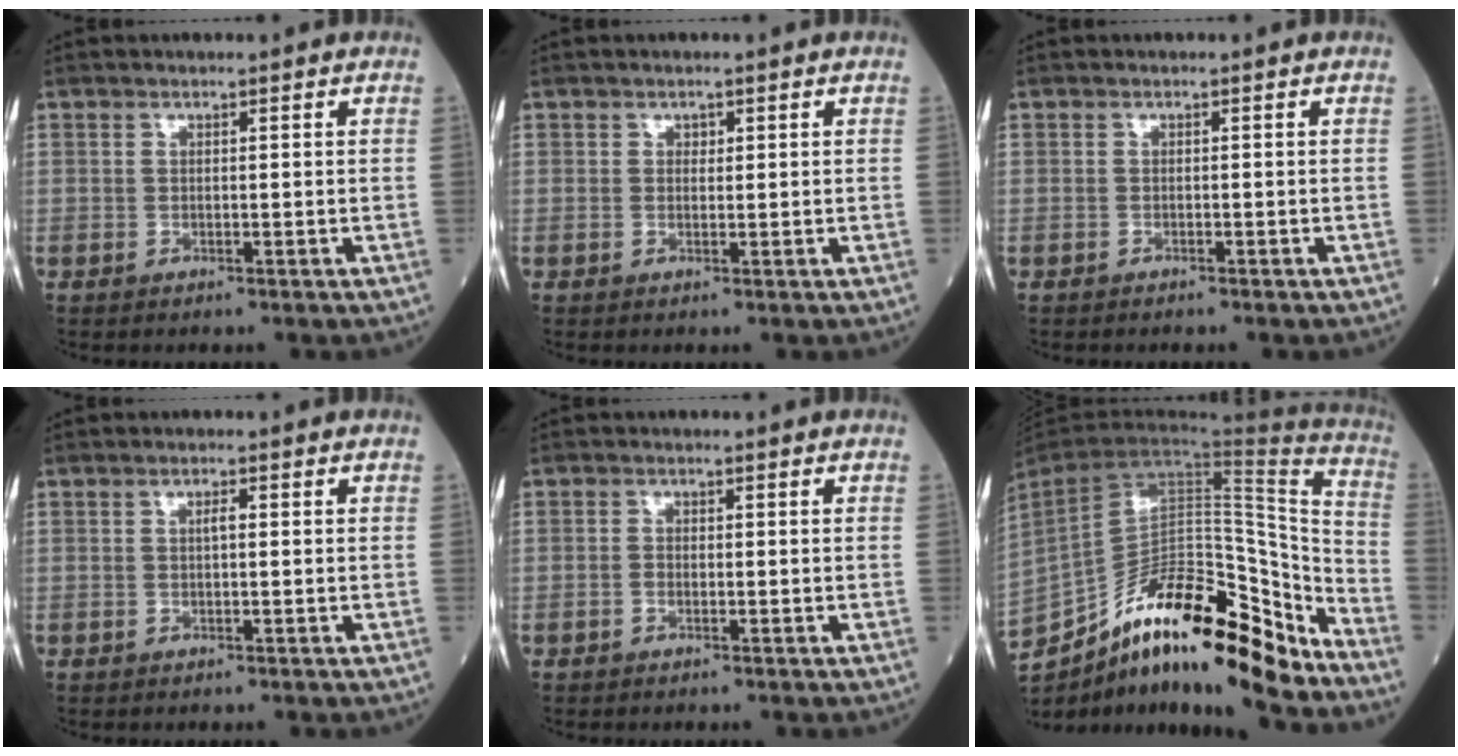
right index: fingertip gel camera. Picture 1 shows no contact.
{"total": 0.7, "force": [0.3, 0.5, 0.3], "torque": [0.000, 0.000, 0.005]}
{"total": 0.6, "force": [-0.5, 0.1, 0.3], "torque": [-0.009, -0.002, -0.008]}
{"total": 1.0, "force": [0.1, 0.2, 1.0], "torque": [-0.018, 0.002, 0.002]}
{"total": 0.8, "force": [-0.4, 0.5, 0.5], "torque": [-0.008, 0.002, -0.006]}
{"total": 25.9, "force": [-18.1, 7.8, 16.8], "torque": [-0.309, 0.008, -0.297]}